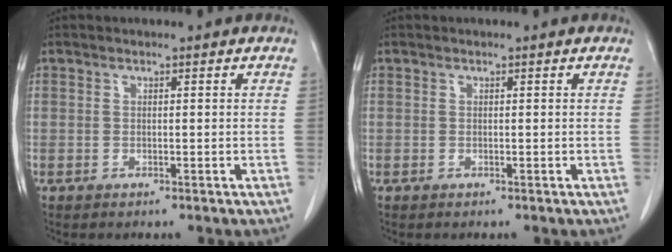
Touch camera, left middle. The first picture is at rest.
{"total": 0.0}